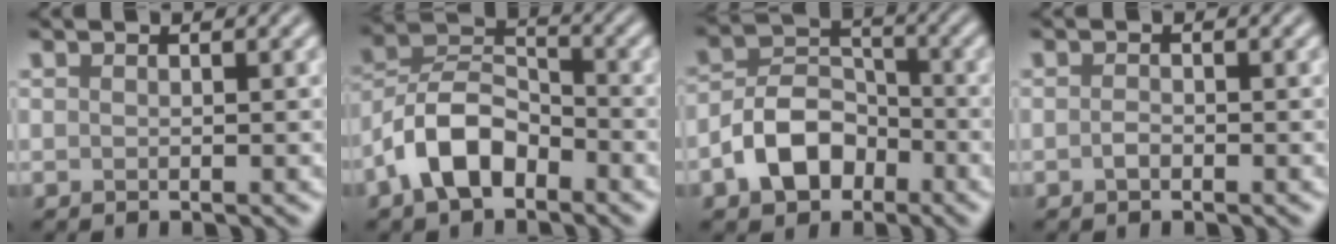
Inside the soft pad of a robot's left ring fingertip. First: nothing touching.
{"total": 6.3, "force": [-3.4, 3.5, 4.0], "torque": [-0.070, 0.010, -0.075]}
{"total": 5.7, "force": [-2.7, 3.9, 3.2], "torque": [-0.051, 0.002, -0.056]}
{"total": 0.8, "force": [-0.4, 0.4, 0.5], "torque": [-0.012, 0.000, -0.008]}